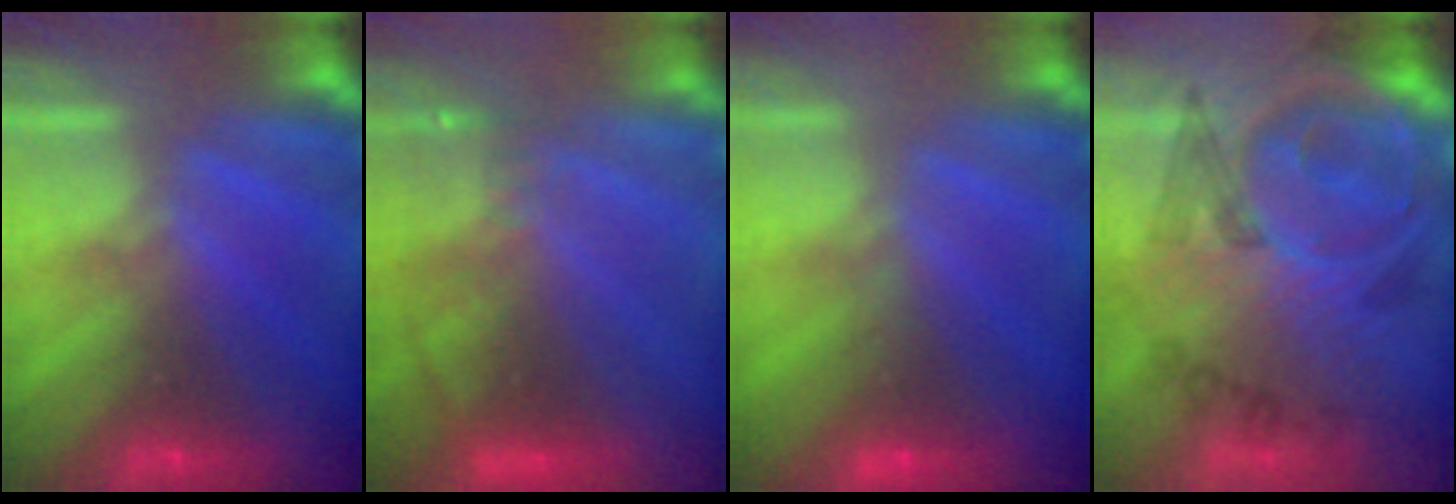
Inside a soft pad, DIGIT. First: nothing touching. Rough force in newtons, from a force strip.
{"total": 3.1}
{"total": 3.0}
{"total": 6.7}